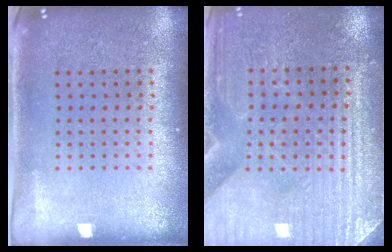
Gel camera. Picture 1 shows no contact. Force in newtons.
{"total": 3.1, "press": 3.1, "slide": 0.6}